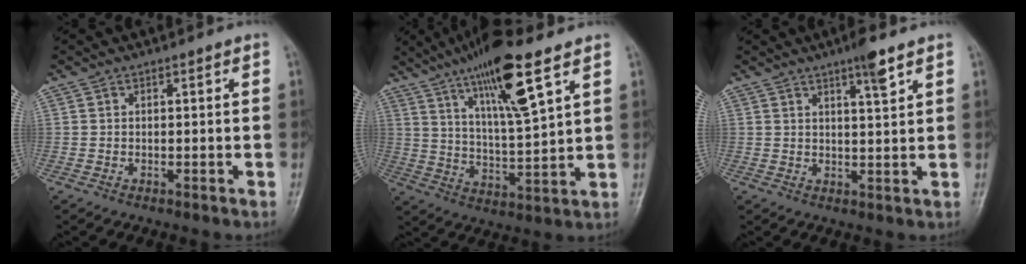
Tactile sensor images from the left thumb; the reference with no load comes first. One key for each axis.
{"total": 15.7, "fx": 8.9, "fy": 2.8, "fz": 12.6, "tx": -0.217, "ty": -0.038, "tz": 0.161}
{"total": 4.5, "fx": 2.8, "fy": 0.3, "fz": 3.4, "tx": -0.053, "ty": -0.016, "tz": 0.047}